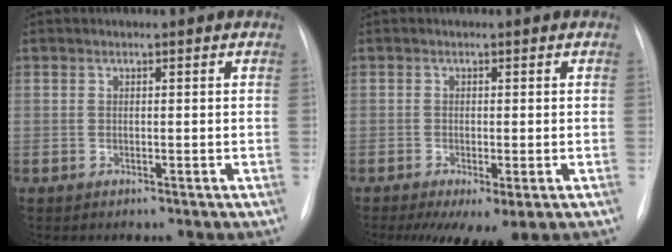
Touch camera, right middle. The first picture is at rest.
{"total": 5.2, "force": [-2.5, 1.7, 4.3], "torque": [-0.064, -0.016, -0.032]}